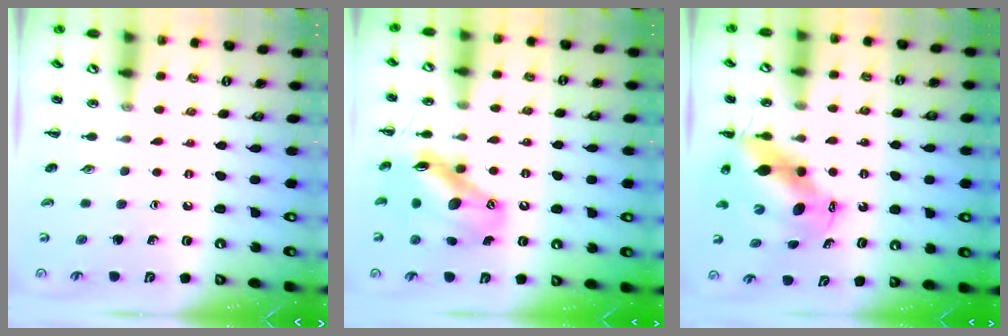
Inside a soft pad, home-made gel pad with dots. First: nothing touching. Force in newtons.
{"total": 13.5, "press": 12.9, "slide": 3.8}
{"total": 10.6, "press": 10.2, "slide": 3.0}